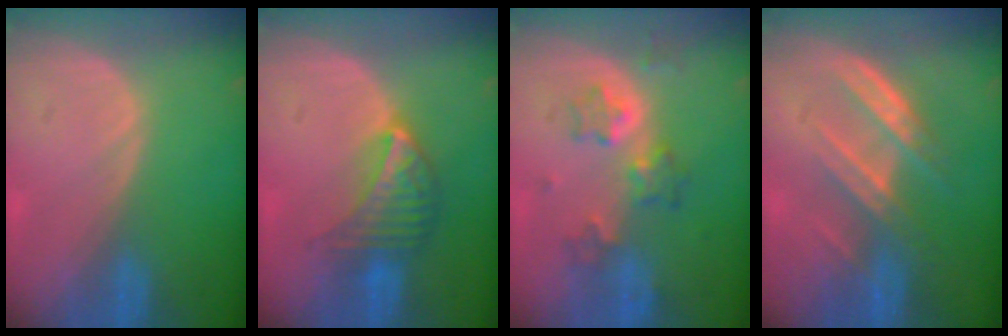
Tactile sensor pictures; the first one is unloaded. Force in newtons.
{"total": 7.1, "press": 6.3, "slide": 3.3}
{"total": 5.6, "press": 5.6, "slide": 0.4}
{"total": 7.1, "press": 6.5, "slide": 2.8}